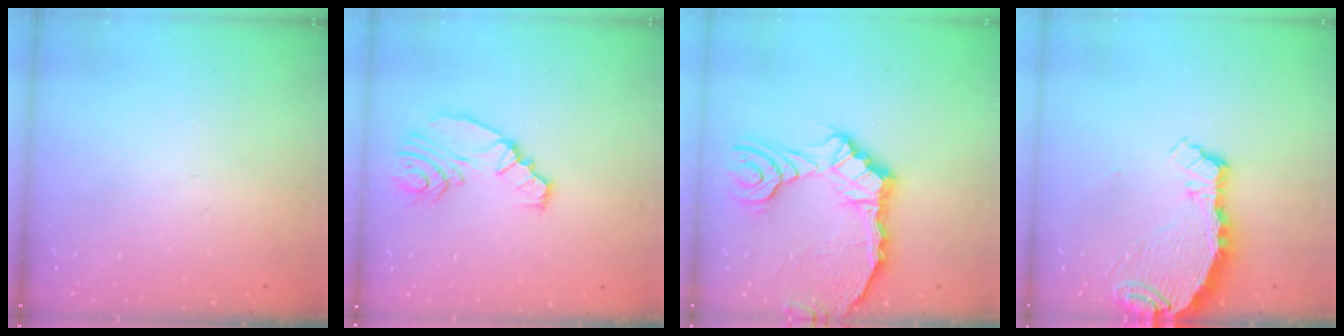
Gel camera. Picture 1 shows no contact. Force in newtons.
{"total": 9.2, "press": 8.3, "slide": 4.1}
{"total": 14.7, "press": 14.1, "slide": 4.1}
{"total": 6.4, "press": 6.4, "slide": 0.7}